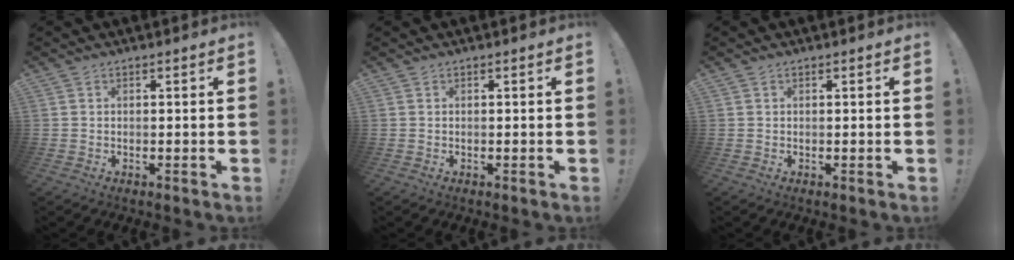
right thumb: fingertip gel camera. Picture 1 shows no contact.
{"total": 0.0}
{"total": 0.0}